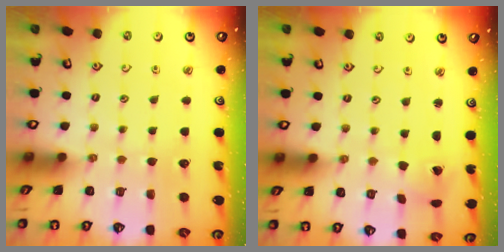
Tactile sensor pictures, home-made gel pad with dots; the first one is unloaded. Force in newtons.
{"total": 1.3, "press": 1.3, "slide": 0.3}